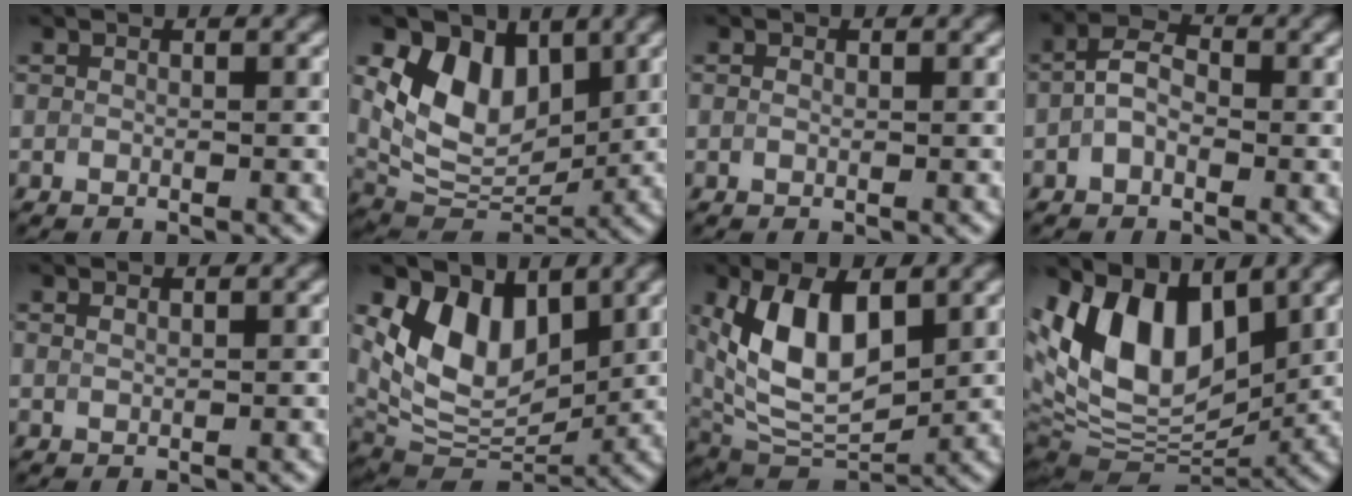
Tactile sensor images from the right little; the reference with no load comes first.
{"total": 7.8, "force": [2.8, 5.1, 5.1], "torque": [-0.091, -0.007, 0.048]}
{"total": 0.5, "force": [0.2, 0.3, 0.4], "torque": [-0.010, 0.001, -0.001]}
{"total": 2.9, "force": [-0.7, 1.8, 2.2], "torque": [-0.046, 0.013, -0.024]}
{"total": 0.7, "force": [0.5, 0.2, 0.4], "torque": [-0.013, 0.003, 0.011]}
{"total": 7.9, "force": [3.0, 4.8, 5.5], "torque": [-0.100, -0.009, 0.049]}
{"total": 9.4, "force": [2.1, 5.0, 7.7], "torque": [-0.155, 0.001, 0.035]}
{"total": 12.2, "force": [3.6, 7.1, 9.2], "torque": [-0.171, 0.014, 0.056]}